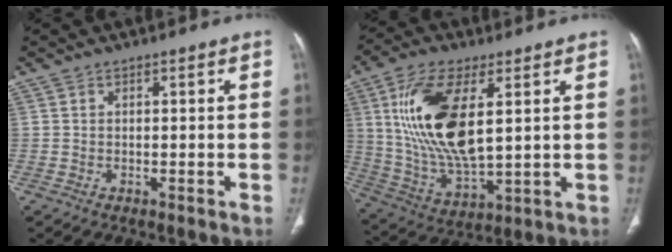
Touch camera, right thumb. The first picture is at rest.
{"total": 19.0, "force": [4.7, 8.3, 16.4], "torque": [-0.327, -0.023, 0.098]}